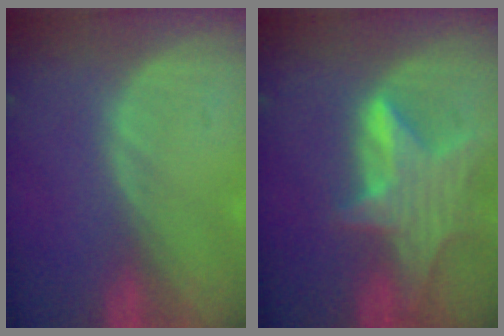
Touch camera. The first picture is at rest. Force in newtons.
{"total": 8.1, "press": 7.3, "slide": 3.6}